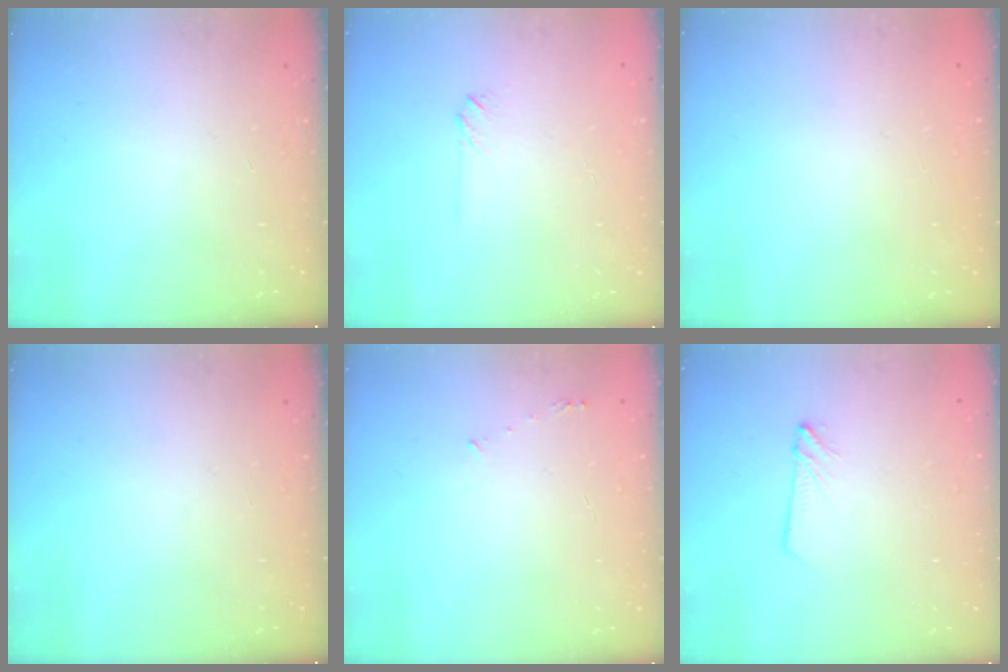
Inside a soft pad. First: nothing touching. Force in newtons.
{"total": 2.0, "press": 2.0, "slide": 0.3}
{"total": 0.7, "press": 0.3, "slide": 0.7}
{"total": 0.0}
{"total": 3.2, "press": 3.2, "slide": 0.2}
{"total": 2.8, "press": 2.8, "slide": 0.3}